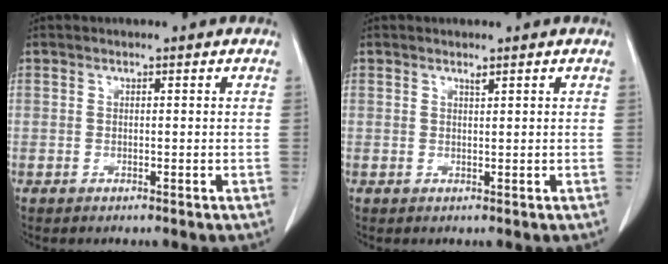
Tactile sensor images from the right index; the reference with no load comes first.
{"total": 1.0, "force": [0.8, 0.4, 0.6], "torque": [-0.014, 0.002, 0.017]}